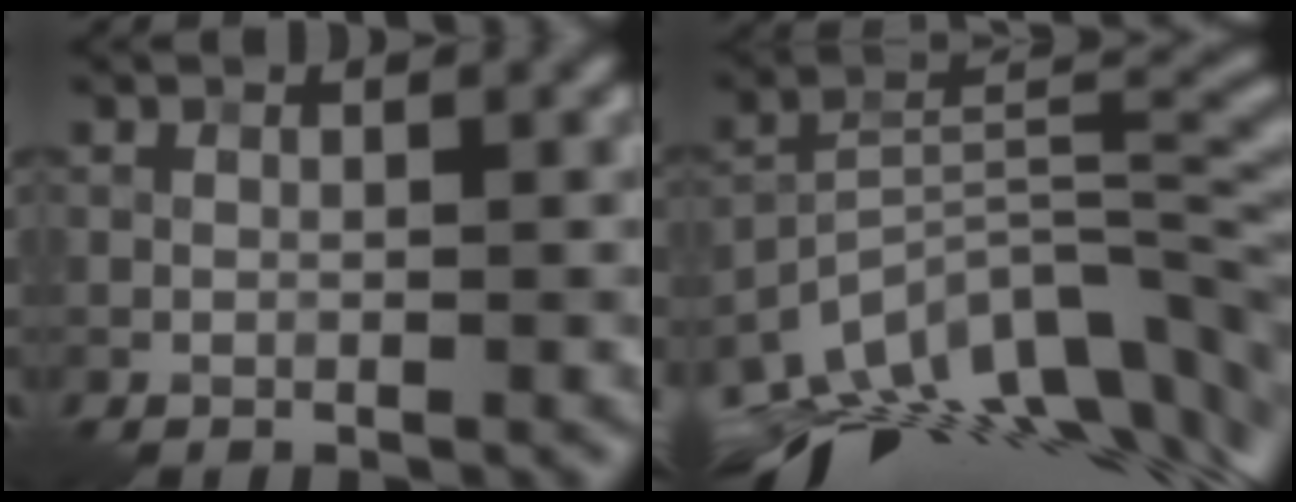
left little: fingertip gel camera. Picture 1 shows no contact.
{"total": 14.8, "force": [-10.3, 5.8, 8.9], "torque": [-0.178, -0.001, -0.164]}